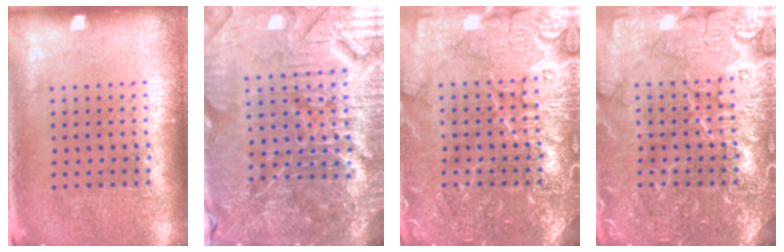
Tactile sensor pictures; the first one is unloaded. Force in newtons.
{"total": 6.3, "press": 5.7, "slide": 2.5}
{"total": 7.2, "press": 7.1, "slide": 1.1}
{"total": 7.2, "press": 7.1, "slide": 1.1}